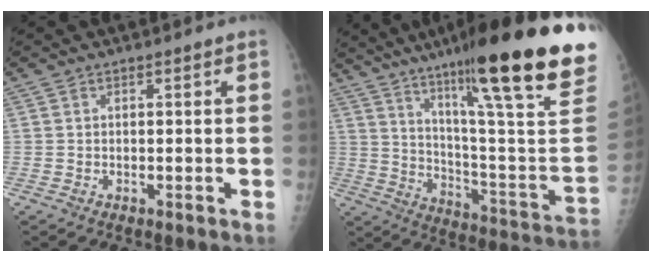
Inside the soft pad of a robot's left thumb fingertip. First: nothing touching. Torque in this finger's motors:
{"motor_torque": [2.64, 2.36, 1.37, -1.40, 0.19]}